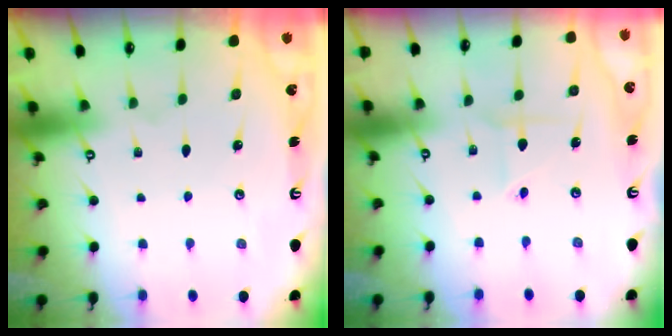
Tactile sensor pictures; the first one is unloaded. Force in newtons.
{"total": 2.6, "press": 2.6, "slide": 0.3}